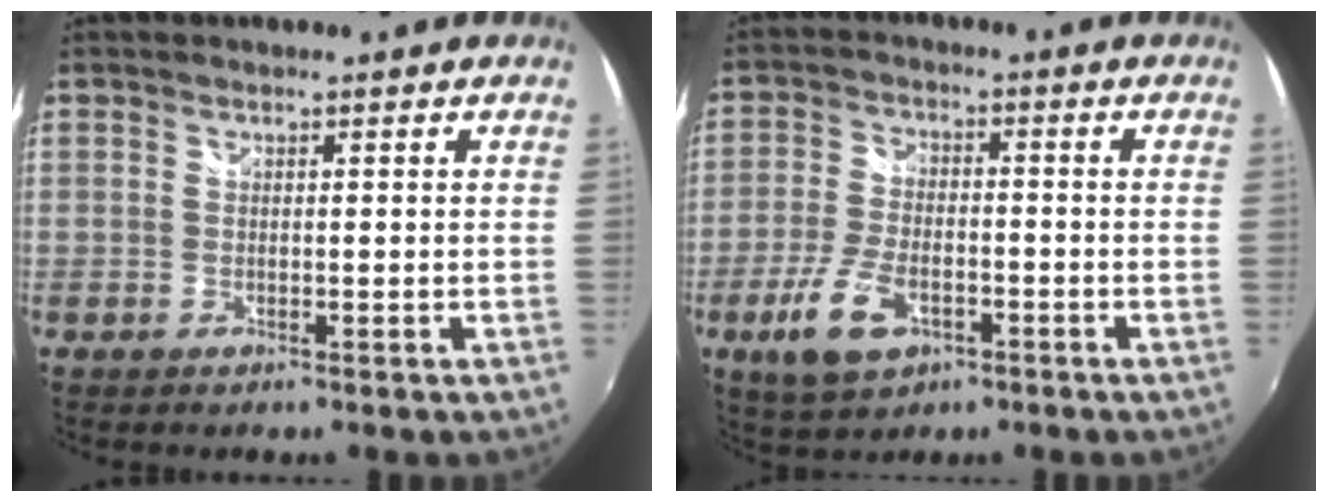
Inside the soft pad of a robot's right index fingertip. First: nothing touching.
{"total": 9.9, "force": [-4.6, 5.2, 7.1], "torque": [-0.160, -0.008, -0.080]}